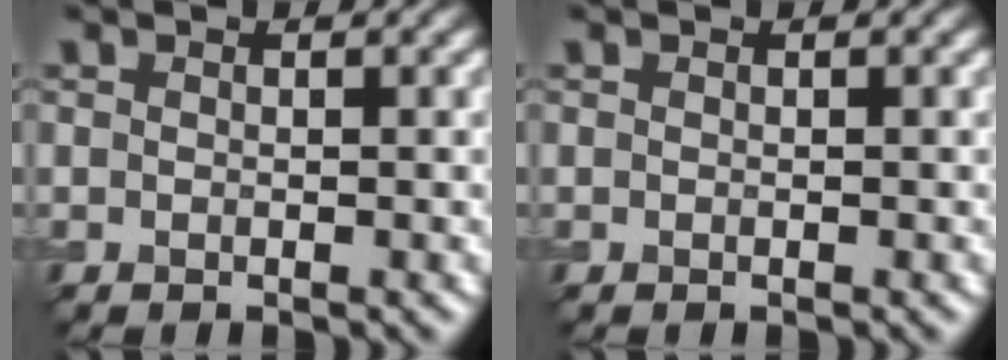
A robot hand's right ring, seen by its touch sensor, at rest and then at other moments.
{"total": 0.0}